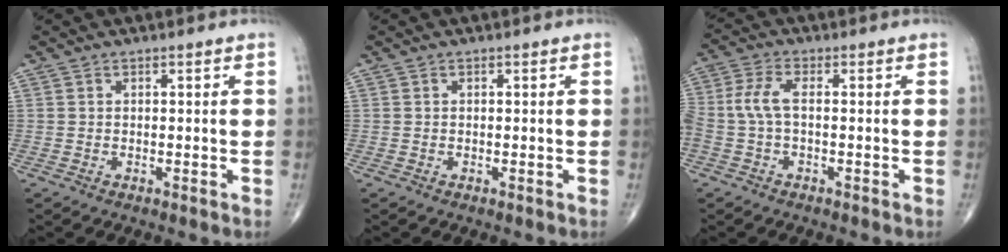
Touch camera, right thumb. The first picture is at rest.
{"total": 0.0}
{"total": 5.6, "force": [-0.6, 2.5, 5.1], "torque": [-0.135, 0.016, -0.017]}